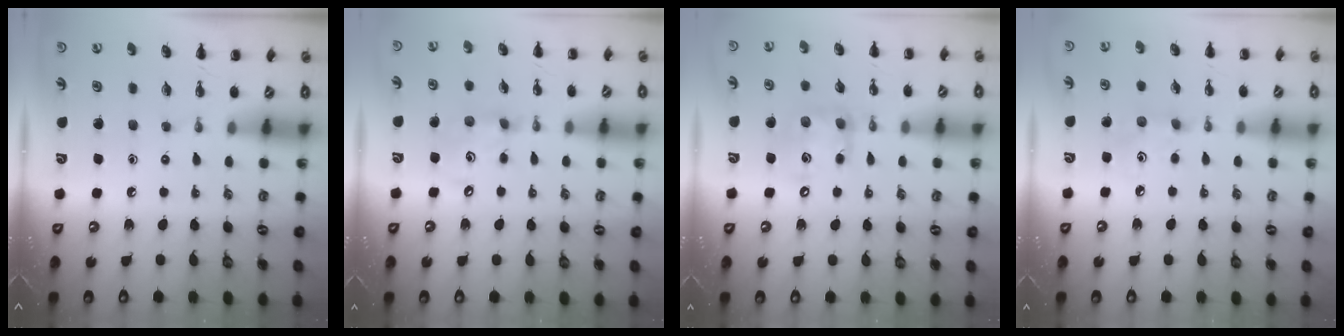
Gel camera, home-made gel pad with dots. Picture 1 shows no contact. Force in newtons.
{"total": 6.8, "press": 6.7, "slide": 1.2}
{"total": 11.2, "press": 11.0, "slide": 1.9}
{"total": 3.7, "press": 3.6, "slide": 0.9}